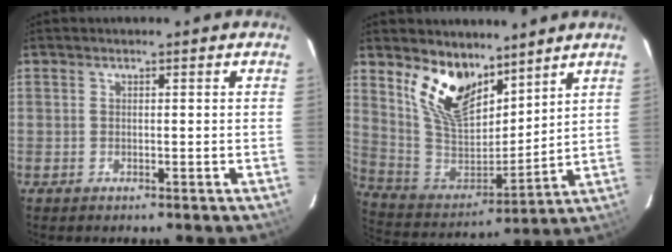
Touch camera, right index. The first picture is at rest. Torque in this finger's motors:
{"motor_torque": [0.89, 0.80, 0.55, 0.15]}